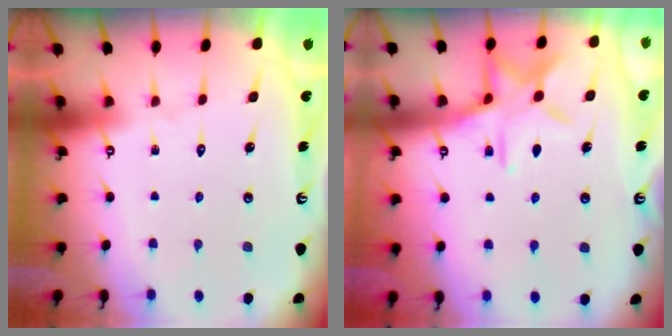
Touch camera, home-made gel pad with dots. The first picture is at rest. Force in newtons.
{"total": 10.8, "press": 10.8, "slide": 0.6}